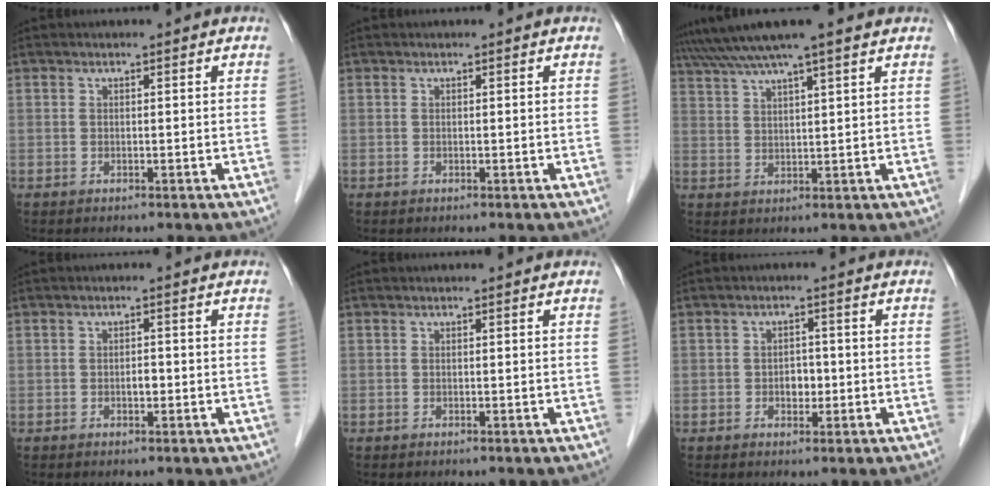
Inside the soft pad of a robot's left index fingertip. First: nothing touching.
{"total": 0.0}
{"total": 9.2, "force": [7.6, -0.6, 5.2], "torque": [-0.096, 0.036, 0.119]}
{"total": 1.3, "force": [-0.4, 0.6, 1.1], "torque": [-0.018, 0.002, -0.006]}
{"total": 0.0}
{"total": 2.5, "force": [-0.5, 1.7, 1.8], "torque": [-0.025, 0.006, -0.005]}